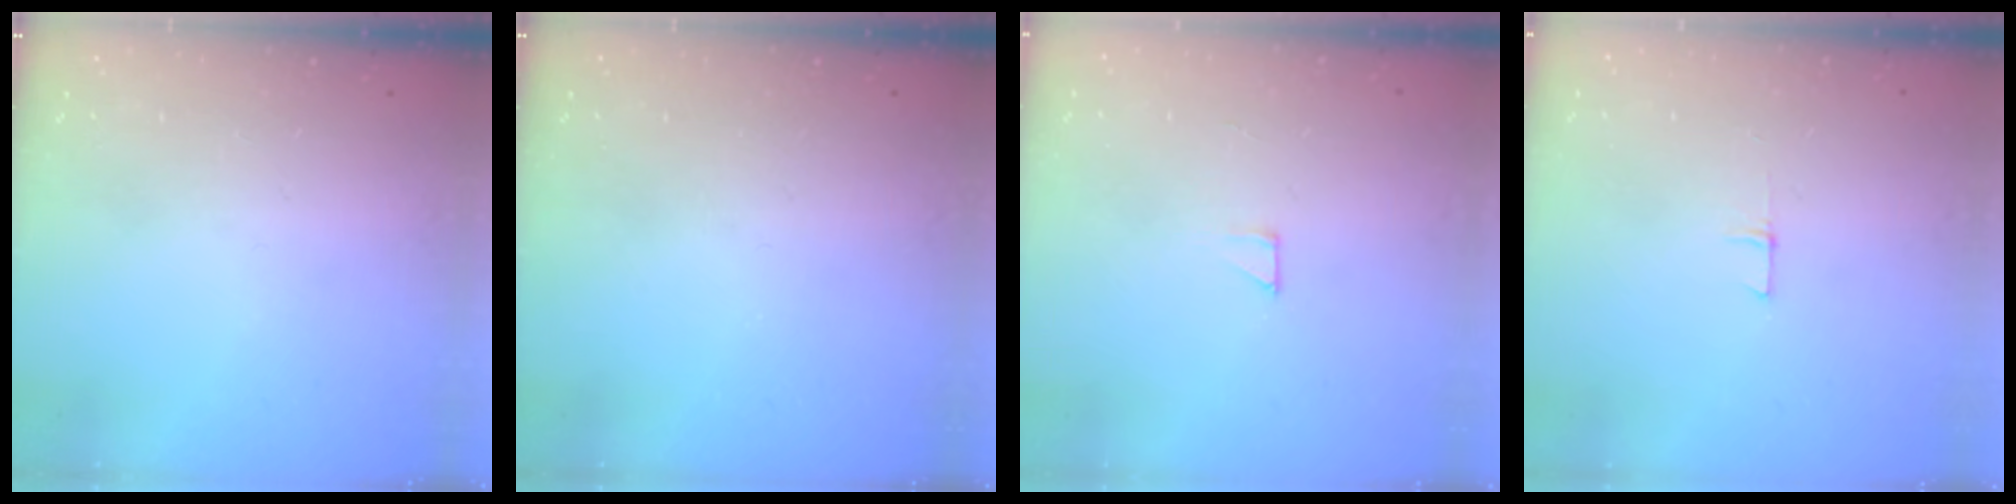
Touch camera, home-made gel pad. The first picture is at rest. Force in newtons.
{"total": 0.0}
{"total": 1.9, "press": 1.9, "slide": 0.1}
{"total": 5.1, "press": 5.1, "slide": 0.4}